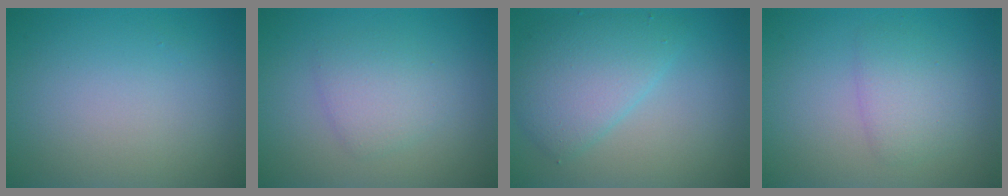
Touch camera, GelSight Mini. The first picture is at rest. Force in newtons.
{"total": 2.4, "press": 2.4, "slide": 0.3}
{"total": 4.6, "press": 4.6, "slide": 0.3}
{"total": 2.4, "press": 2.4, "slide": 0.1}